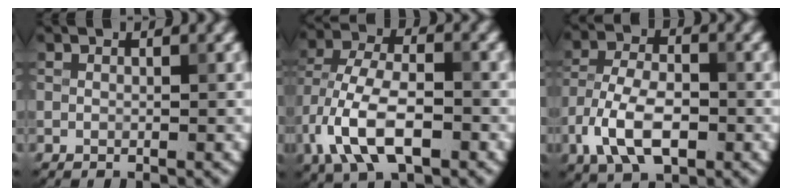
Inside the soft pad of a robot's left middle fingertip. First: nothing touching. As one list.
[{"total": 8.8, "force": [-3.8, 4.5, 6.5], "torque": [-0.132, 0.006, -0.079]}, {"total": 7.0, "force": [-3.0, 3.7, 5.1], "torque": [-0.104, 0.000, -0.065]}]